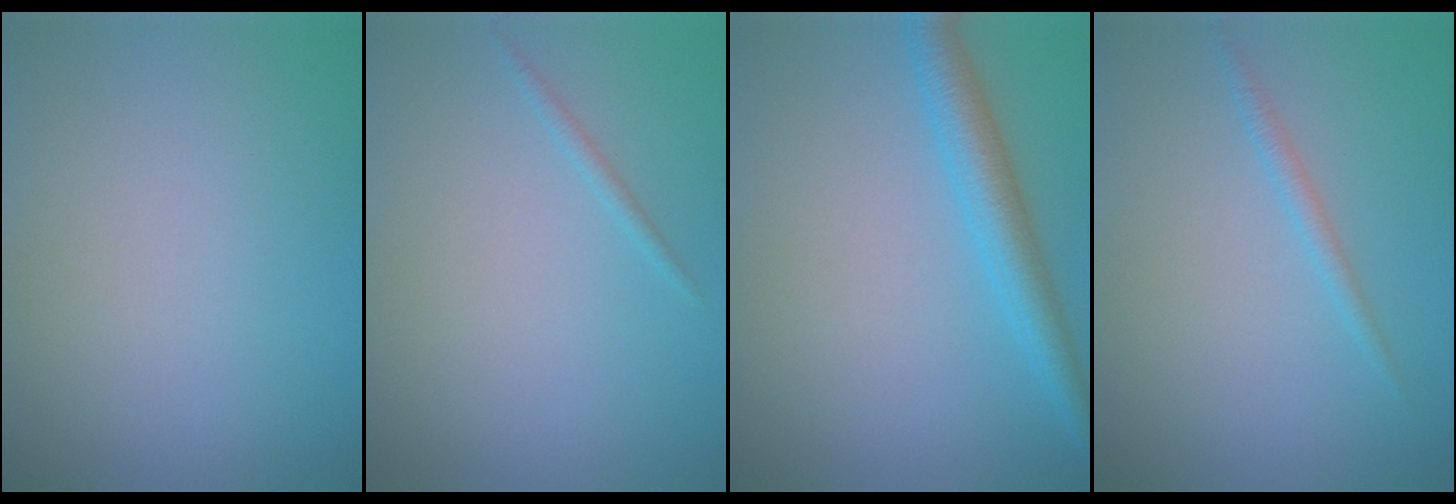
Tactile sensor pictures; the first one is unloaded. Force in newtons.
{"total": 0.7, "press": 0.7, "slide": 0.1}
{"total": 3.9, "press": 3.9, "slide": 0.2}
{"total": 1.2, "press": 1.2, "slide": 0.1}